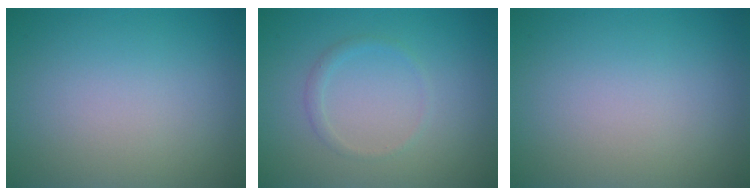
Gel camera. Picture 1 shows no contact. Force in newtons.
{"total": 1.0, "press": 1.0, "slide": 0.1}
{"total": 0.0}